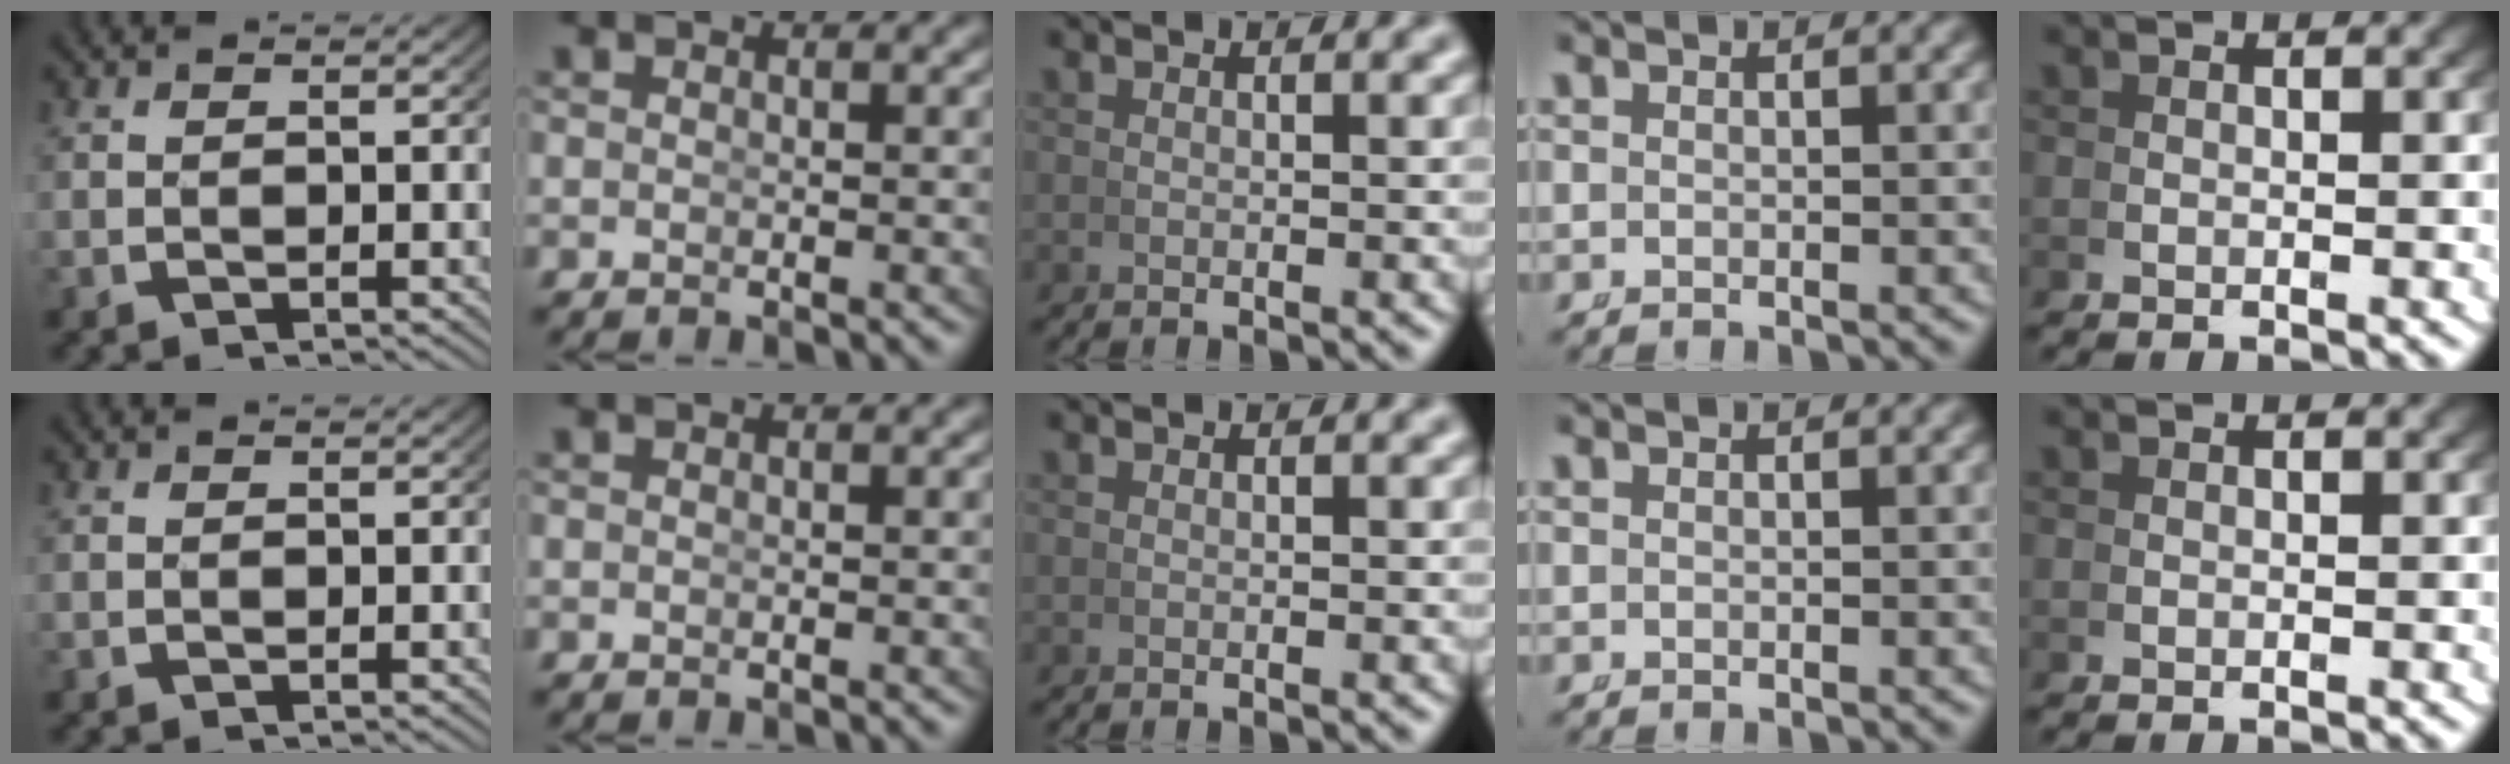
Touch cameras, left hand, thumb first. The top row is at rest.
{}